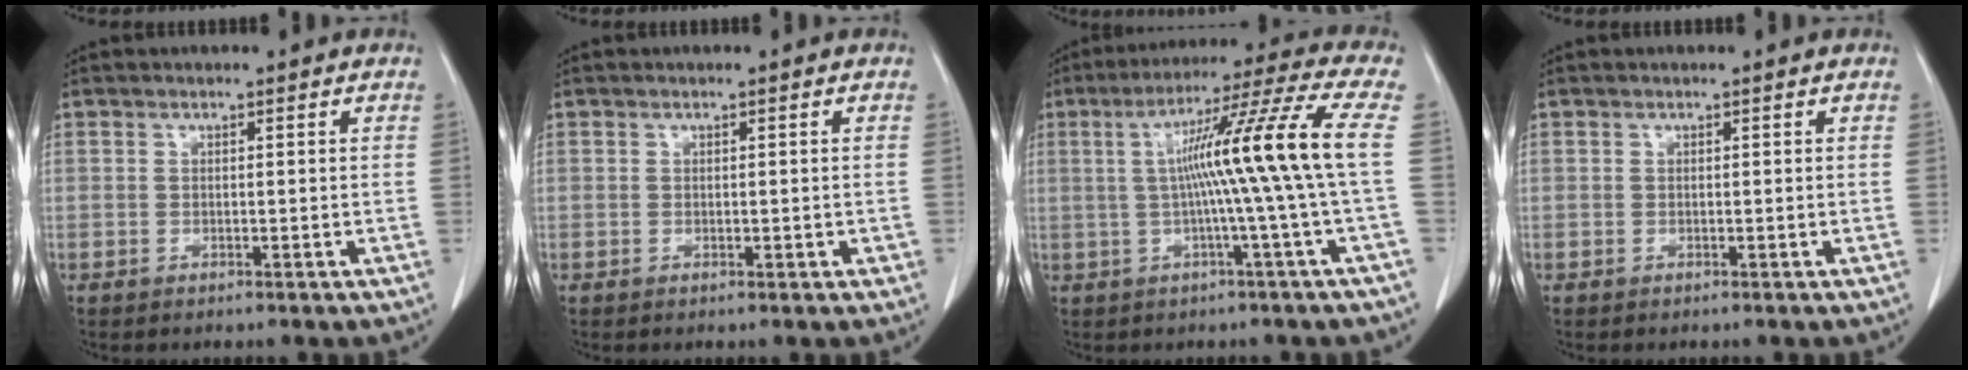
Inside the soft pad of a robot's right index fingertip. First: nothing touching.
{"total": 0.9, "force": [-0.1, 0.4, 0.8], "torque": [-0.013, 0.001, 0.002]}
{"total": 13.6, "force": [0.1, -2.7, 13.4], "torque": [-0.206, 0.014, 0.000]}
{"total": 0.0}